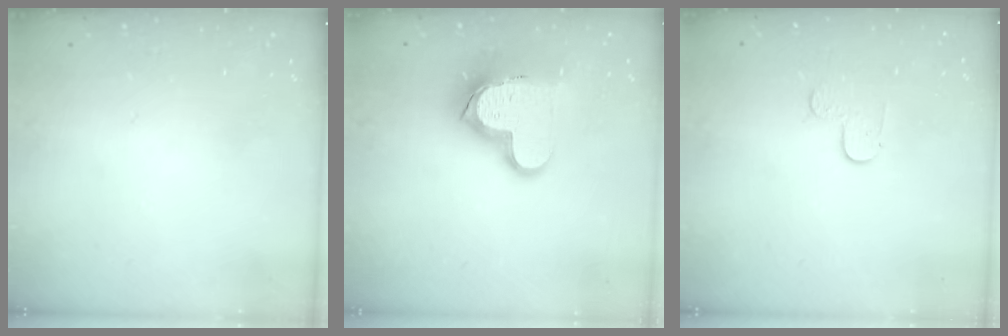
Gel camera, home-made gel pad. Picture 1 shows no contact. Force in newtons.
{"total": 15.5, "press": 15.5, "slide": 1.3}
{"total": 3.7, "press": 3.7, "slide": 0.4}